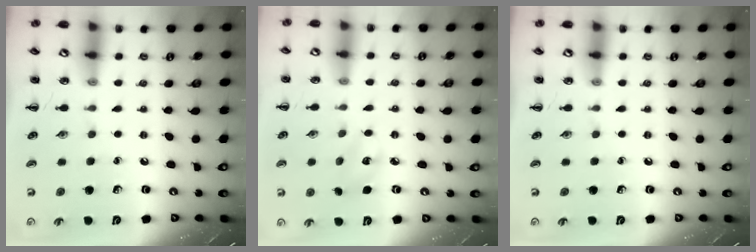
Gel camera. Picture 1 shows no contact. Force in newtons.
{"total": 5.2, "press": 5.0, "slide": 1.4}
{"total": 0.0}